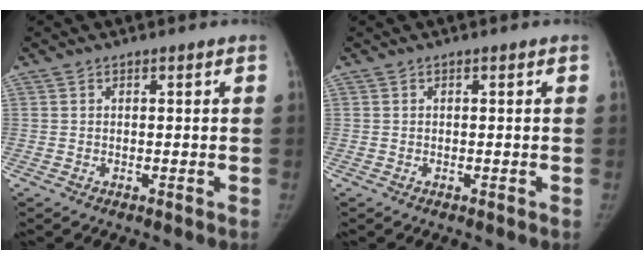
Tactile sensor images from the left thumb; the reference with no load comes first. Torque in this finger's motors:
{"motor_torque": [0.00, 0.00, 0.37, -0.19, 0.00]}